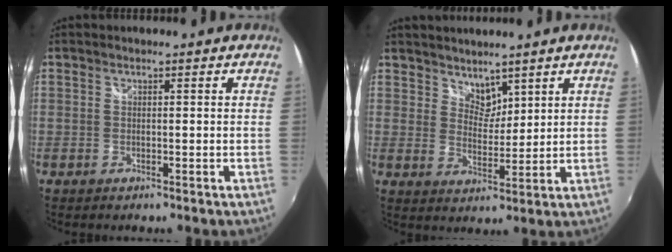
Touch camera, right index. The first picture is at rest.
{"total": 4.3, "force": [3.6, 2.2, 0.9], "torque": [-0.004, 0.001, 0.066]}